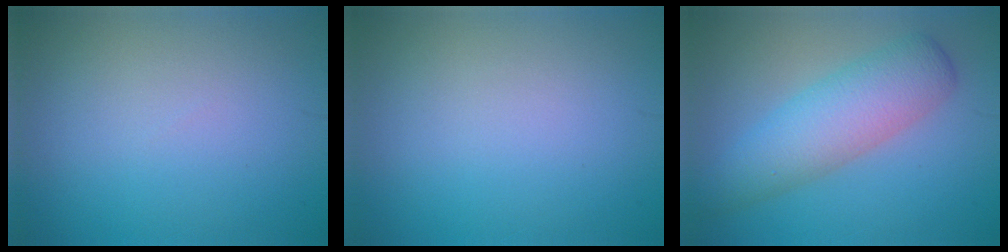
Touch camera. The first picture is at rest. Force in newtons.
{"total": 0.0}
{"total": 5.7, "press": 5.7, "slide": 0.1}